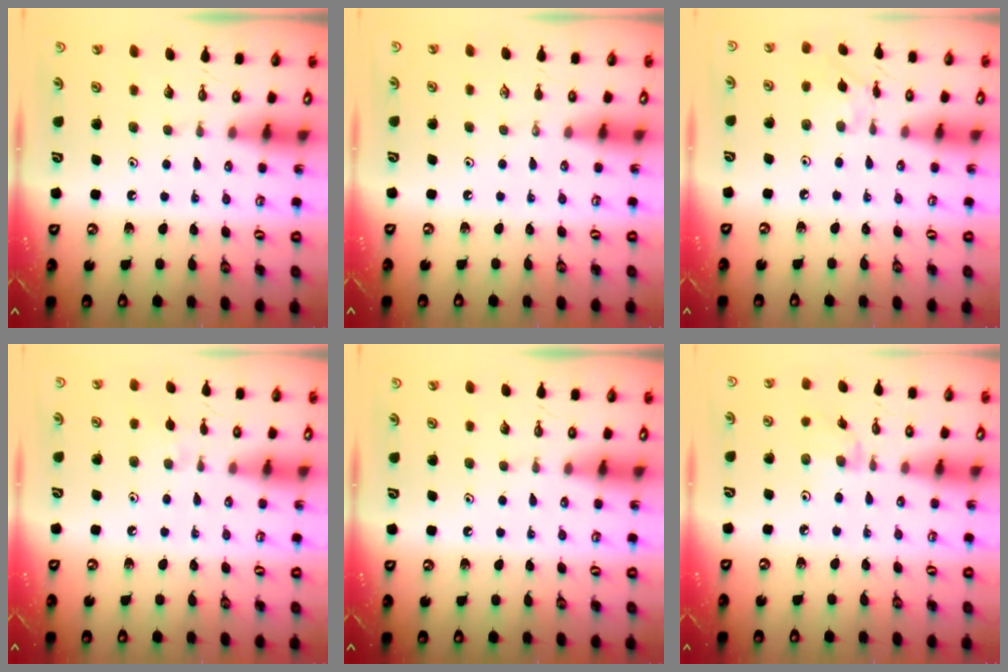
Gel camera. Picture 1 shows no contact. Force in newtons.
{"total": 0.0}
{"total": 4.5, "press": 4.5, "slide": 0.5}
{"total": 2.7, "press": 2.7, "slide": 0.4}
{"total": 0.0}
{"total": 2.1, "press": 2.1, "slide": 0.4}